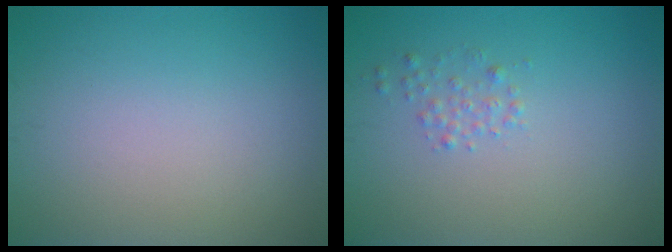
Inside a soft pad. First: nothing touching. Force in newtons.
{"total": 1.1, "press": 1.1, "slide": 0.0}